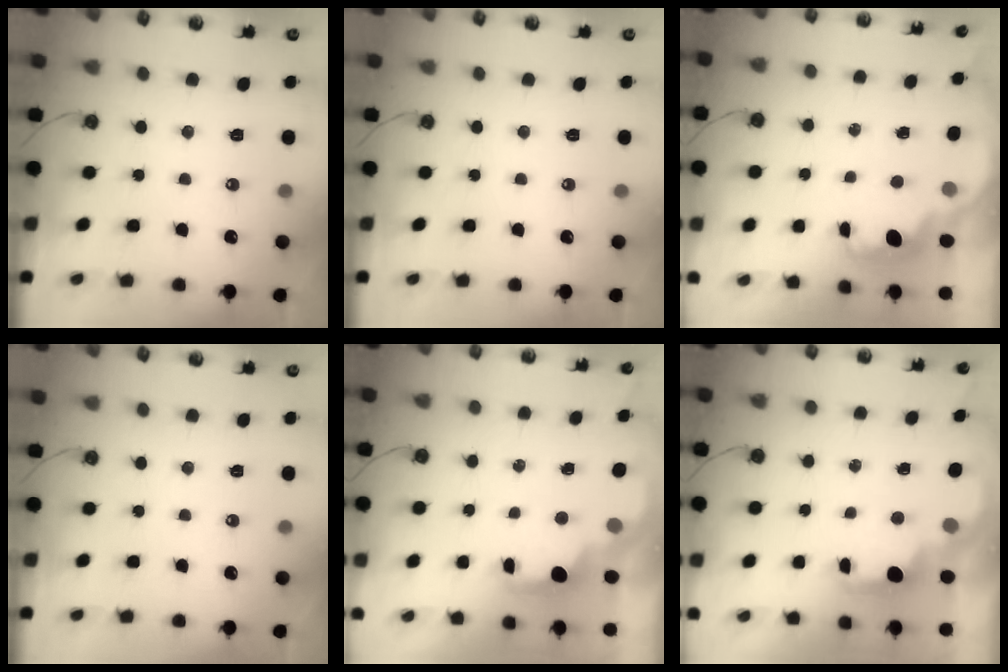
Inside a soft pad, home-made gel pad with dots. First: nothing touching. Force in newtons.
{"total": 0.0}
{"total": 2.0, "press": 1.8, "slide": 0.8}
{"total": 0.0}
{"total": 1.9, "press": 1.8, "slide": 0.8}
{"total": 1.8, "press": 1.7, "slide": 0.7}